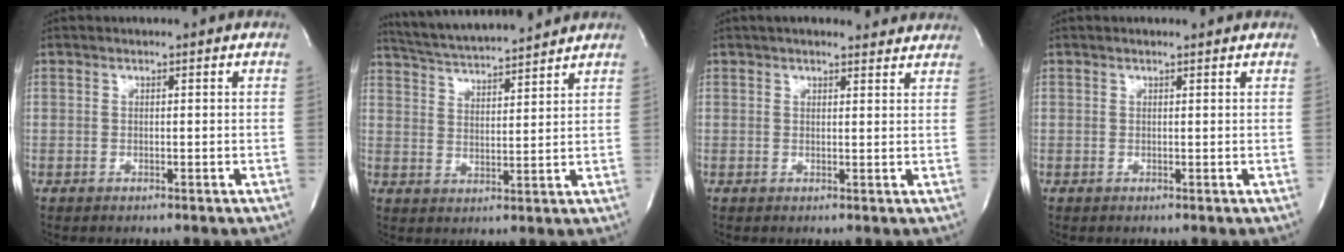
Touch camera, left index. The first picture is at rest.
{"total": 12.4, "force": [11.6, 0.2, 4.3], "torque": [-0.086, 0.018, 0.188]}
{"total": 8.8, "force": [8.0, 2.0, 3.1], "torque": [-0.037, 0.018, 0.088]}
{"total": 1.0, "force": [1.0, 0.0, 0.3], "torque": [-0.011, 0.005, 0.013]}